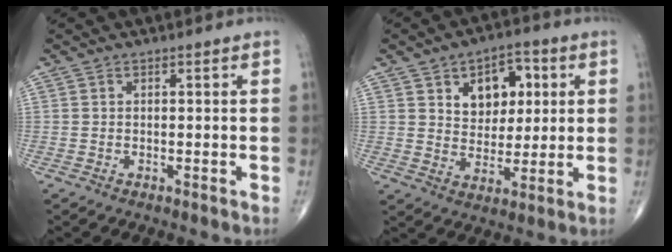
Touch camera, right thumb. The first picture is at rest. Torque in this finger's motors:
{"motor_torque": [-0.61, 1.00, 0.03, 0.00, 0.15]}